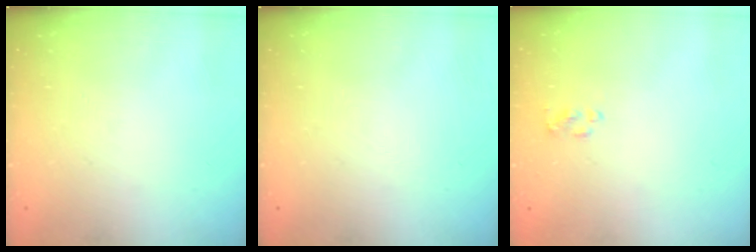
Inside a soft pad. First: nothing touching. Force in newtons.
{"total": 0.0}
{"total": 1.3, "press": 1.2, "slide": 0.5}